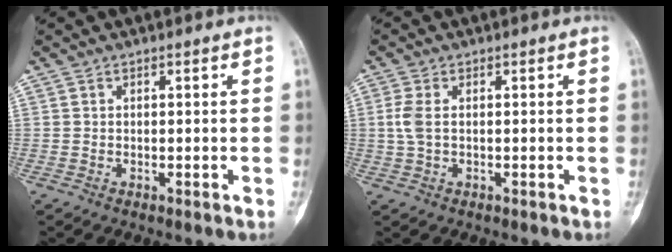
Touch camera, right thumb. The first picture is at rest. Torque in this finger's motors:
{"motor_torque": [0.05, 0.04, 0.05, -0.04, 0.02]}